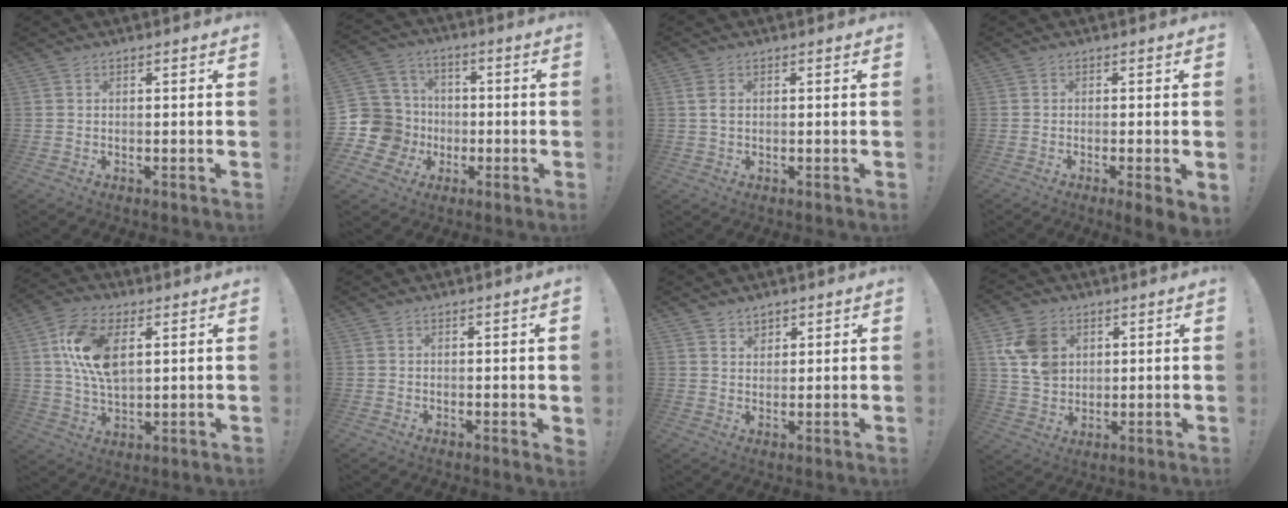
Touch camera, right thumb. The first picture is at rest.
{"total": 14.7, "force": [-2.8, 13.5, 5.1], "torque": [-0.107, 0.024, -0.037]}
{"total": 2.3, "force": [0.6, 1.5, 1.7], "torque": [-0.030, 0.003, 0.008]}
{"total": 3.2, "force": [-0.4, 0.1, 3.2], "torque": [-0.054, -0.002, 0.001]}
{"total": 14.2, "force": [4.0, 8.1, 11.0], "torque": [-0.224, -0.003, 0.072]}
{"total": 1.2, "force": [0.7, 0.2, 1.0], "torque": [-0.016, -0.001, 0.011]}
{"total": 3.3, "force": [2.7, 1.9, 0.3], "torque": [0.007, -0.020, 0.048]}
{"total": 11.8, "force": [4.4, 9.3, 5.8], "torque": [-0.102, -0.012, 0.089]}